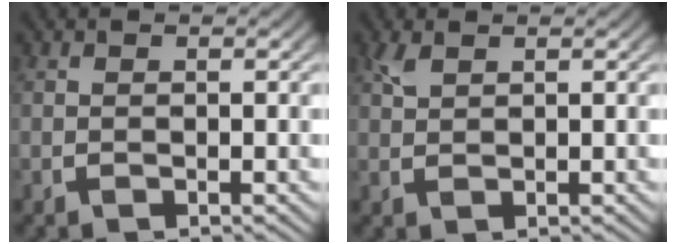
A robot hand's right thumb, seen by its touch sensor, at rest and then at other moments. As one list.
[{"total": 1.2, "force": [1.1, 0.4, 0.4], "torque": [-0.009, 0.002, 0.025]}]